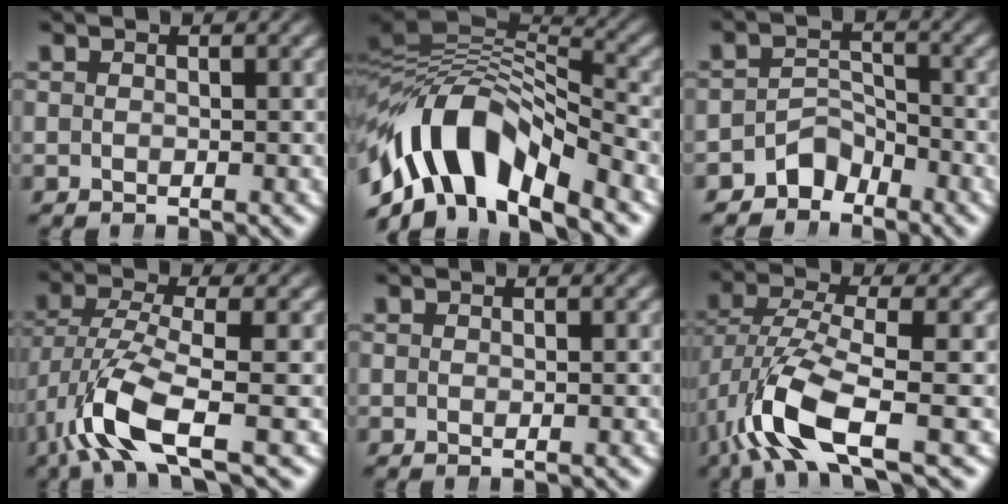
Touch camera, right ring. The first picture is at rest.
{"total": 13.8, "force": [-3.0, 9.7, 9.4], "torque": [-0.191, -0.030, -0.036]}
{"total": 3.9, "force": [-3.0, 2.3, 1.1], "torque": [-0.019, -0.015, -0.050]}
{"total": 6.3, "force": [-1.9, 2.8, 5.3], "torque": [-0.132, -0.037, -0.013]}
{"total": 0.0}
{"total": 6.7, "force": [-1.9, 3.0, 5.7], "torque": [-0.138, -0.035, -0.016]}